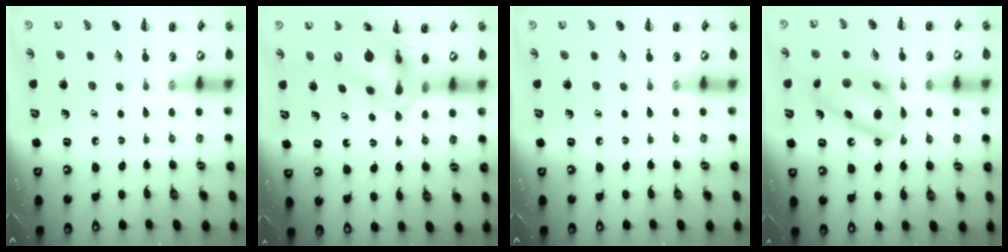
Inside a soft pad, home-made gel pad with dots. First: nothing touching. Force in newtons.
{"total": 13.3, "press": 12.7, "slide": 4.0}
{"total": 0.0}
{"total": 13.1, "press": 13.1, "slide": 0.2}